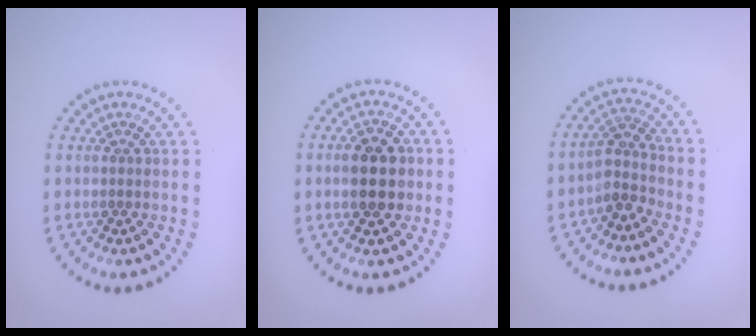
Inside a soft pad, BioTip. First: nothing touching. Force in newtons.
{"total": 4.7, "press": 4.7, "slide": 0.2}
{"total": 2.6, "press": 2.1, "slide": 1.6}